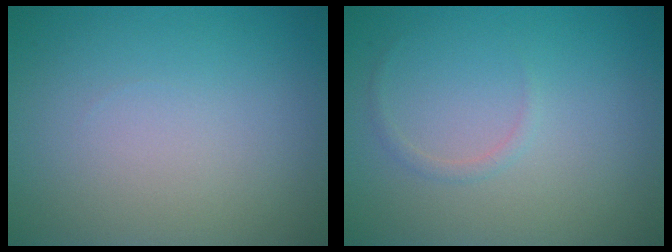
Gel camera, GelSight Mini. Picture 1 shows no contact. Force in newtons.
{"total": 0.7, "press": 0.7, "slide": 0.1}